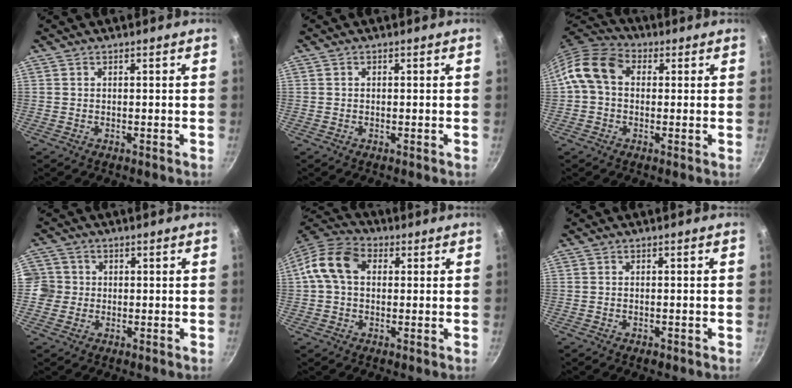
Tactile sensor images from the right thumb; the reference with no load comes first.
{"total": 0.6, "force": [0.1, 0.5, 0.3], "torque": [-0.005, 0.004, 0.001]}
{"total": 9.4, "force": [1.2, 7.1, 6.1], "torque": [-0.098, 0.023, 0.000]}
{"total": 4.6, "force": [-0.3, 4.5, 0.9], "torque": [0.015, 0.008, -0.013]}
{"total": 10.0, "force": [1.6, 7.3, 6.7], "torque": [-0.107, 0.026, 0.010]}
{"total": 1.2, "force": [-0.7, 0.6, 0.7], "torque": [-0.013, 0.002, -0.010]}